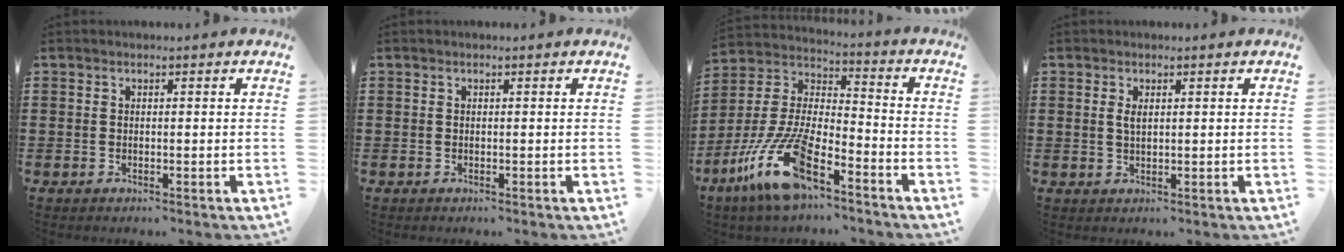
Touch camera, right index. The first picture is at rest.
{"total": 0.0}
{"total": 13.7, "force": [-9.2, 3.6, 9.6], "torque": [-0.224, 0.001, -0.180]}
{"total": 1.6, "force": [0.5, 0.6, 1.4], "torque": [-0.030, 0.003, 0.007]}